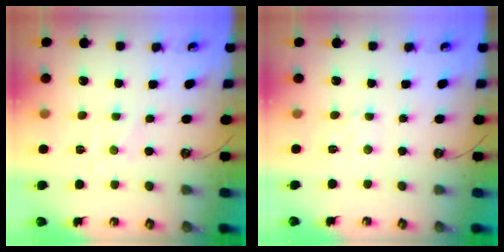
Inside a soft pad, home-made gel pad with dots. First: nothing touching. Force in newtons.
{"total": 2.9, "press": 2.8, "slide": 0.7}